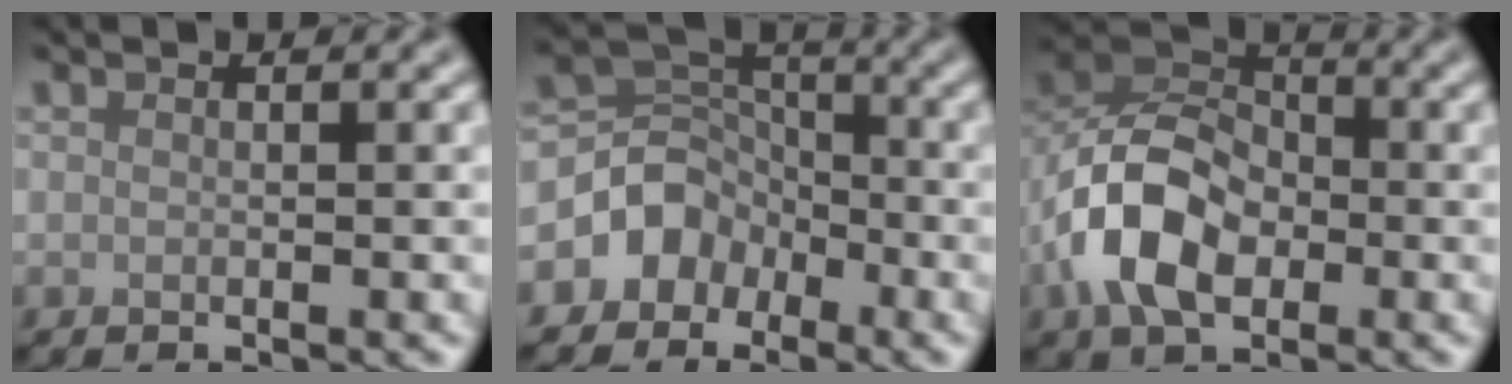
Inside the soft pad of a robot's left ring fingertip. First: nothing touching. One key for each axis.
{"total": 4.3, "fx": -2.1, "fy": 3.5, "fz": 1.3, "tx": -0.015, "ty": 0.007, "tz": -0.048}
{"total": 8.0, "fx": -2.5, "fy": 5.3, "fz": 5.5, "tx": -0.110, "ty": 0.009, "tz": -0.058}